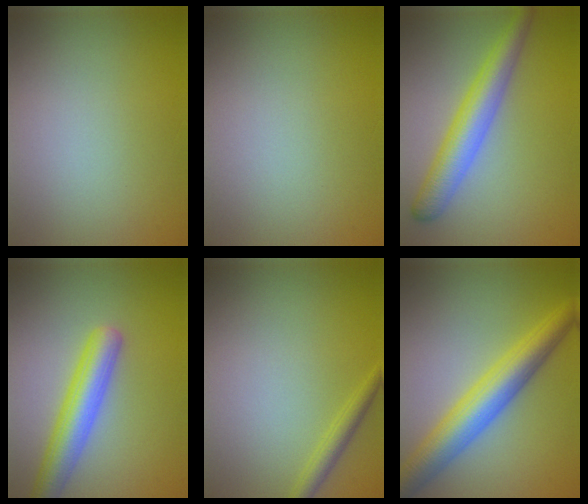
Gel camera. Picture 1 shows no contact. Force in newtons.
{"total": 0.0}
{"total": 4.9, "press": 4.9, "slide": 0.1}
{"total": 4.7, "press": 4.7, "slide": 0.3}
{"total": 1.6, "press": 1.6, "slide": 0.1}
{"total": 6.6, "press": 6.6, "slide": 0.3}